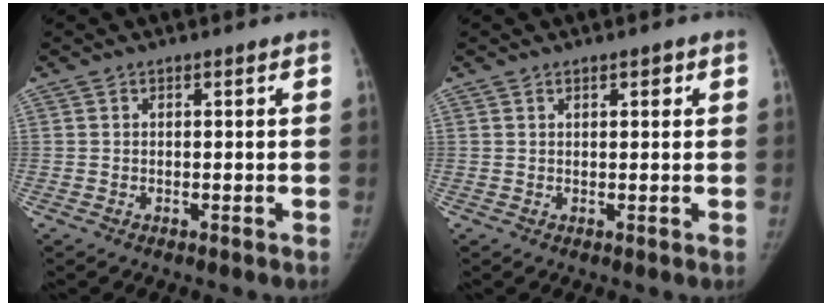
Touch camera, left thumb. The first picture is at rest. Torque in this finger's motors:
{"motor_torque": [-0.37, -0.24, -0.11, -0.01, -0.08]}